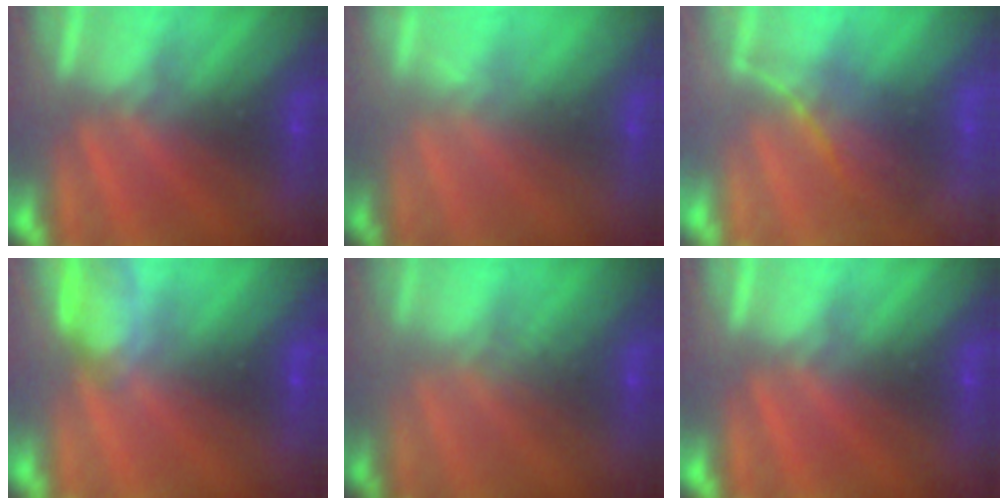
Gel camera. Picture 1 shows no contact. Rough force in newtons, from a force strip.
{"total": 1.6}
{"total": 2.3}
{"total": 4.2}
{"total": 2.9}
{"total": 0.0}